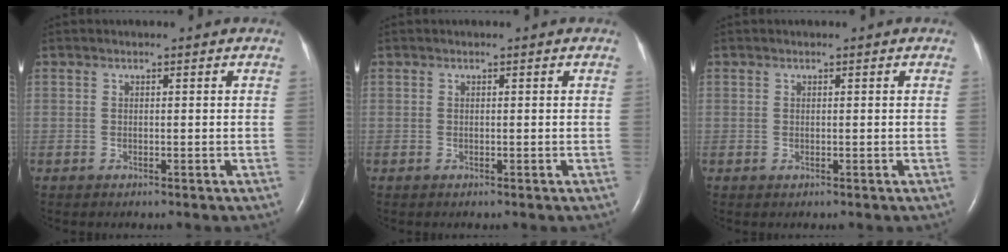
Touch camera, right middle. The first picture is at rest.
{"total": 0.0}
{"total": 0.0}